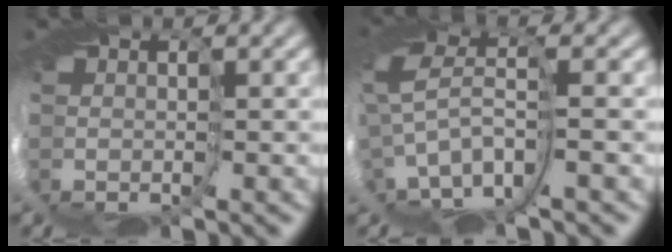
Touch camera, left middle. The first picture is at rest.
{"total": 5.0, "force": [-1.1, 1.7, 4.6], "torque": [-0.104, 0.005, -0.045]}